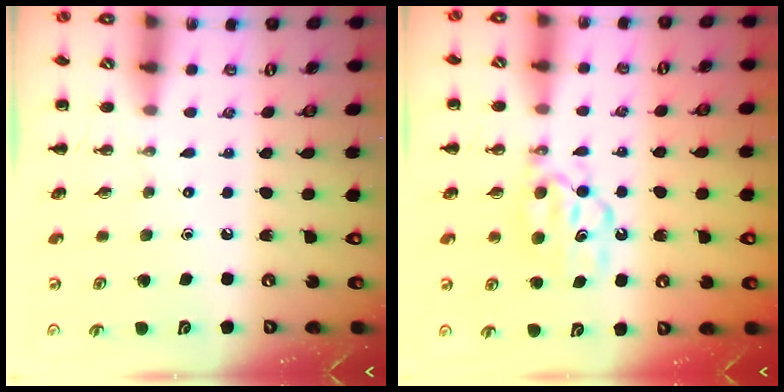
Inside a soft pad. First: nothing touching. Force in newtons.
{"total": 7.9, "press": 7.9, "slide": 0.6}